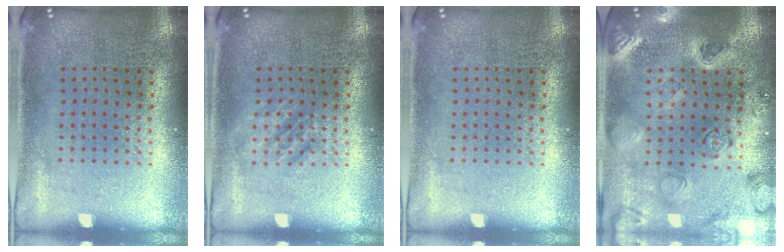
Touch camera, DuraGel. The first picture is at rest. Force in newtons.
{"total": 1.4, "press": 1.4, "slide": 0.2}
{"total": 0.0}
{"total": 2.2, "press": 2.2, "slide": 0.4}